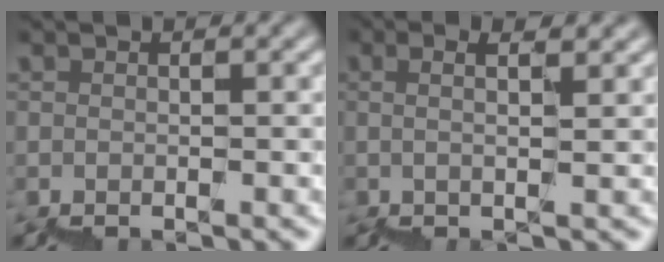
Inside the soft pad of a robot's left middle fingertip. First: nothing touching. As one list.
[{"total": 2.2, "force": [1.0, 0.4, 1.9], "torque": [-0.039, 0.008, 0.017]}]